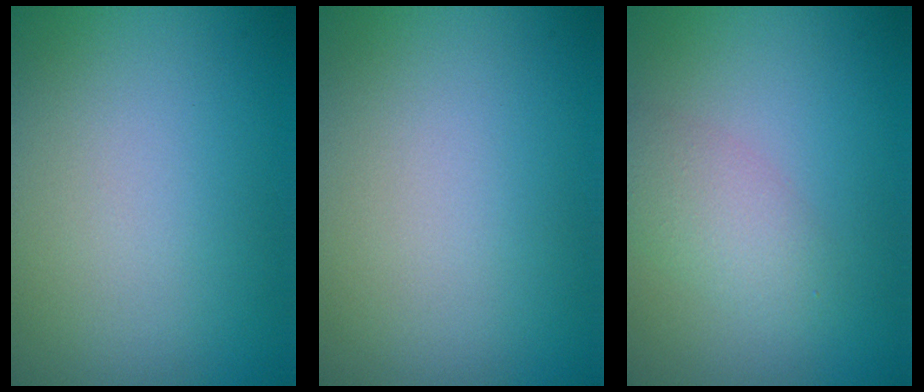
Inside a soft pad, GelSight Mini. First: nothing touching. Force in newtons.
{"total": 0.0}
{"total": 2.7, "press": 2.7, "slide": 0.1}